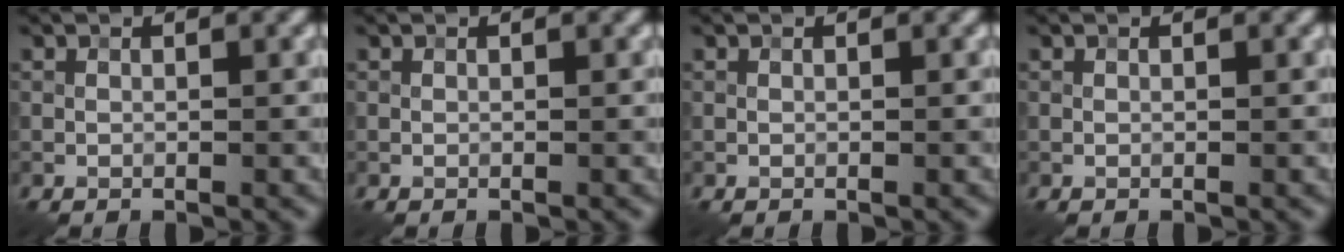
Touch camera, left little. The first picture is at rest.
{"total": 0.0}
{"total": 0.0}
{"total": 0.0}